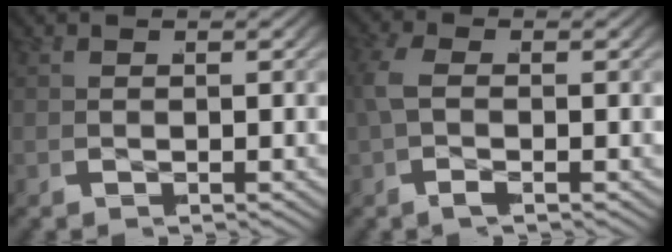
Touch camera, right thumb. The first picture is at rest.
{"total": 2.1, "force": [-0.2, 1.1, 1.8], "torque": [-0.057, 0.001, -0.008]}